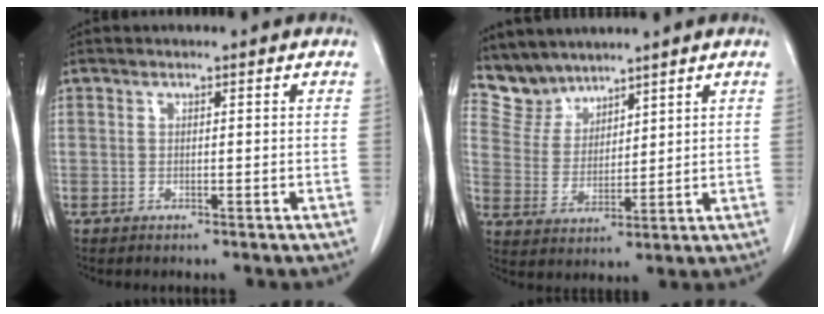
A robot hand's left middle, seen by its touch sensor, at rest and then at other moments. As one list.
[{"total": 5.8, "force": [5.5, 1.8, -0.1], "torque": [-0.006, 0.006, 0.126]}]